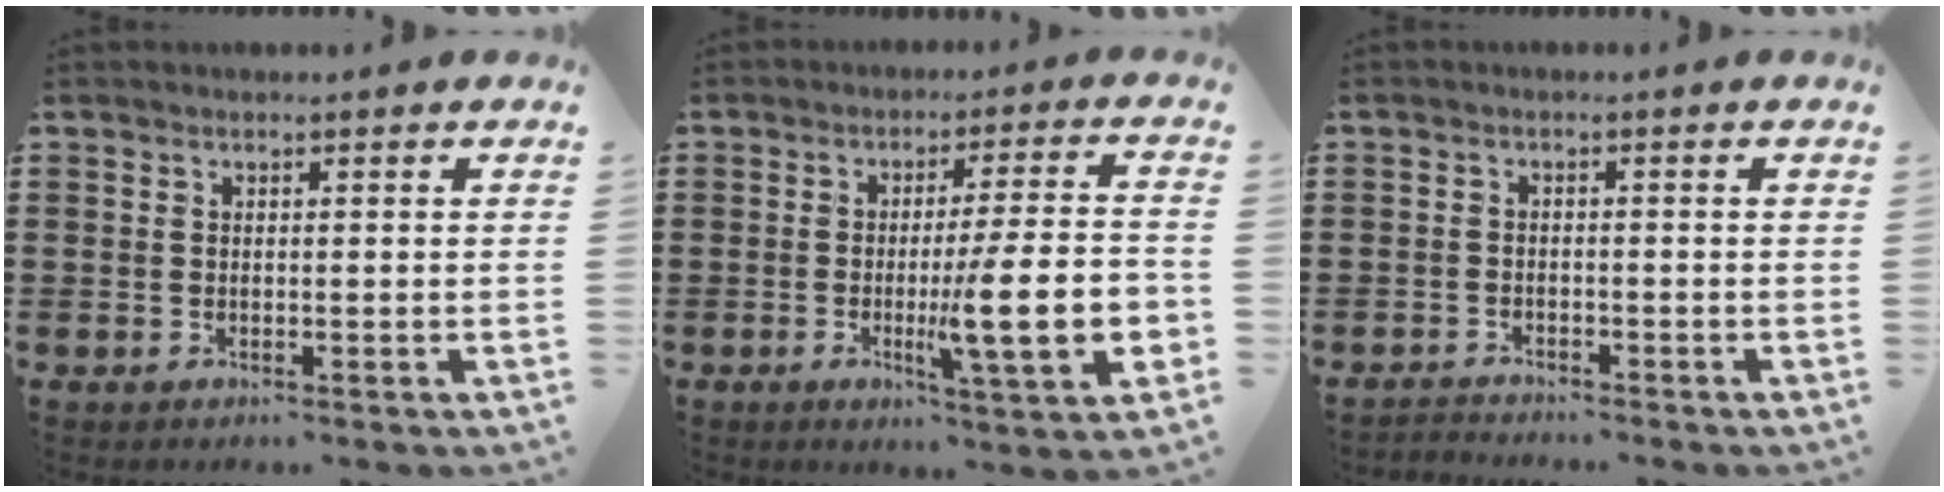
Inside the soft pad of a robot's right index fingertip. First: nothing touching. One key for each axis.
{"total": 14.2, "fx": -2.6, "fy": 2.1, "fz": 13.8, "tx": -0.216, "ty": -0.018, "tz": -0.046}
{"total": 1.8, "fx": -1.7, "fy": 0.1, "fz": -0.2, "tx": -0.003, "ty": 0.003, "tz": -0.039}